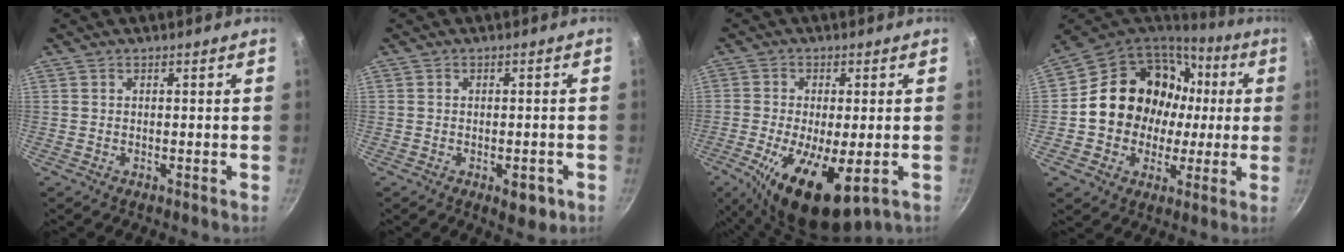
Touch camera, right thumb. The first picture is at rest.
{"total": 4.4, "force": [-1.8, 2.2, 3.3], "torque": [-0.025, 0.011, -0.019]}
{"total": 12.8, "force": [-4.0, 4.8, 11.1], "torque": [-0.206, -0.013, -0.065]}
{"total": 19.9, "force": [1.7, 17.1, 10.1], "torque": [-0.156, 0.038, 0.035]}